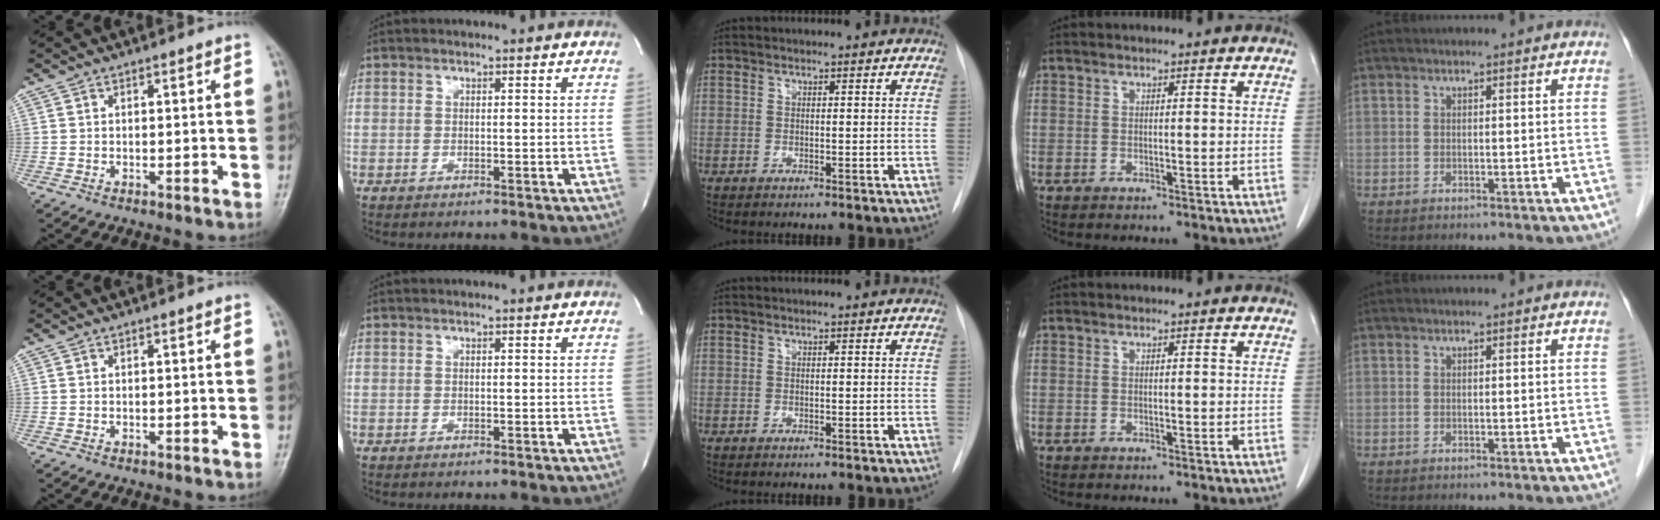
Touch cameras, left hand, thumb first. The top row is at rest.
{}